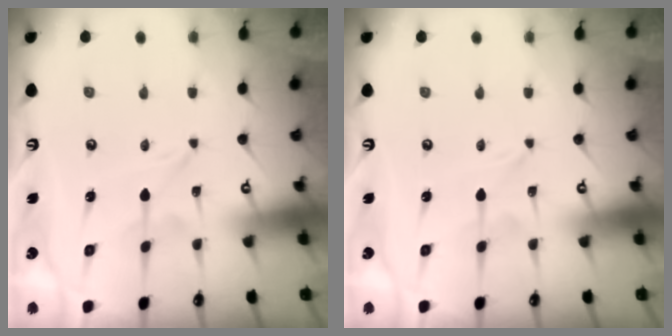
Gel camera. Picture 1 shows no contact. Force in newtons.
{"total": 0.0}